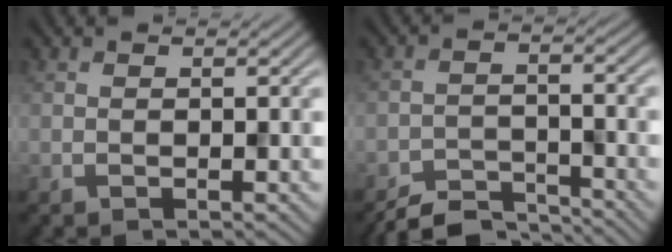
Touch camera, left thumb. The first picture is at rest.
{"total": 5.9, "force": [-5.5, 1.3, 1.7], "torque": [-0.032, -0.003, -0.102]}